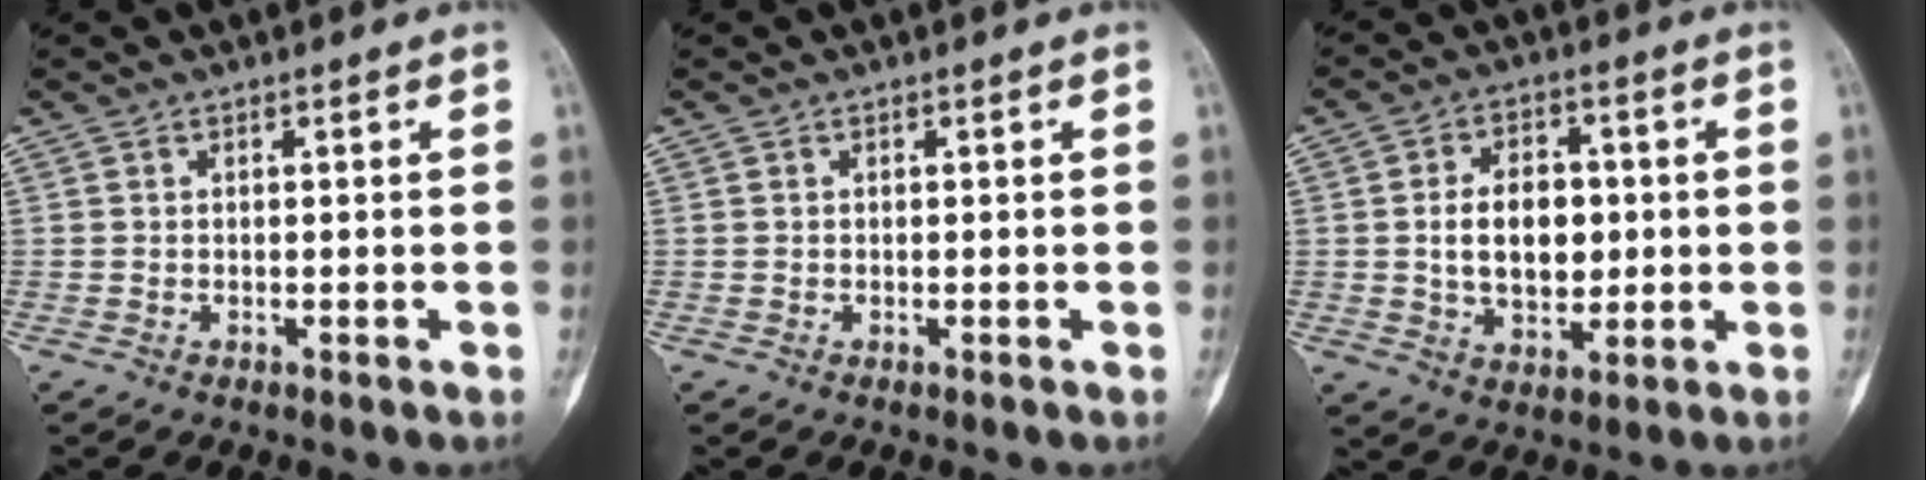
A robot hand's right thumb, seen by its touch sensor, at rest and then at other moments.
{"total": 0.0}
{"total": 10.7, "force": [0.4, 7.1, 7.9], "torque": [-0.099, 0.005, 0.009]}